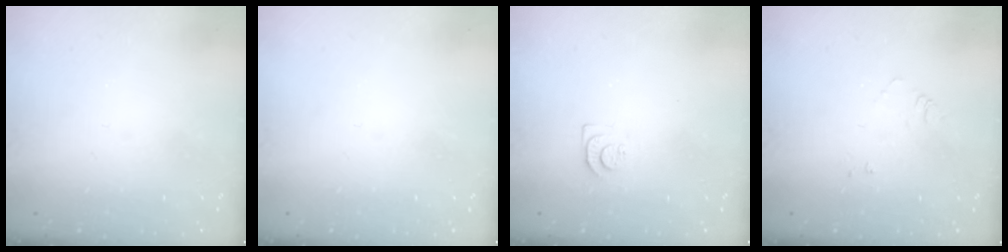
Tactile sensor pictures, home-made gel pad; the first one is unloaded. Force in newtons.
{"total": 0.0}
{"total": 7.4, "press": 7.4, "slide": 0.5}
{"total": 6.0, "press": 6.0, "slide": 0.7}